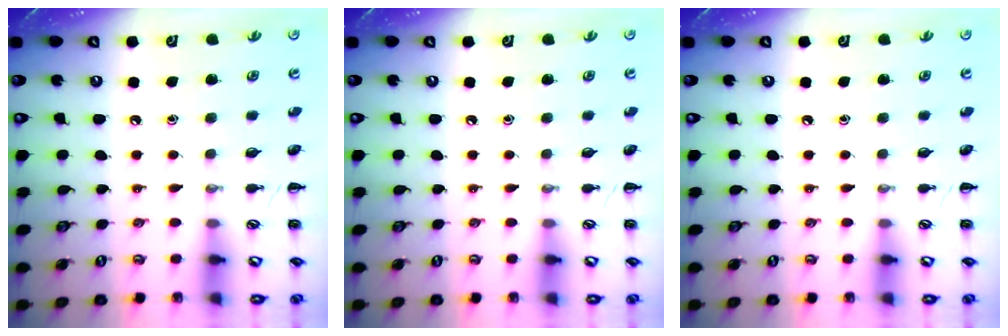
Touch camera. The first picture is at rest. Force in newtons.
{"total": 0.0}
{"total": 0.0}